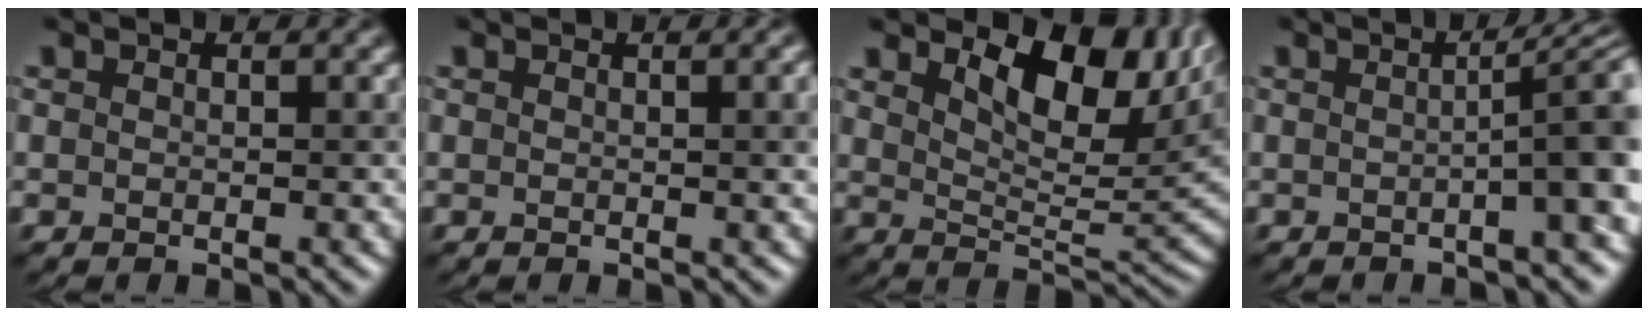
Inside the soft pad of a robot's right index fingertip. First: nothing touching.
{"total": 2.6, "force": [0.2, 0.9, 2.4], "torque": [-0.011, 0.012, 0.002]}
{"total": 8.6, "force": [3.7, 4.0, 6.6], "torque": [-0.097, 0.001, 0.064]}
{"total": 5.5, "force": [-0.3, 1.2, 5.3], "torque": [-0.050, 0.017, 0.000]}